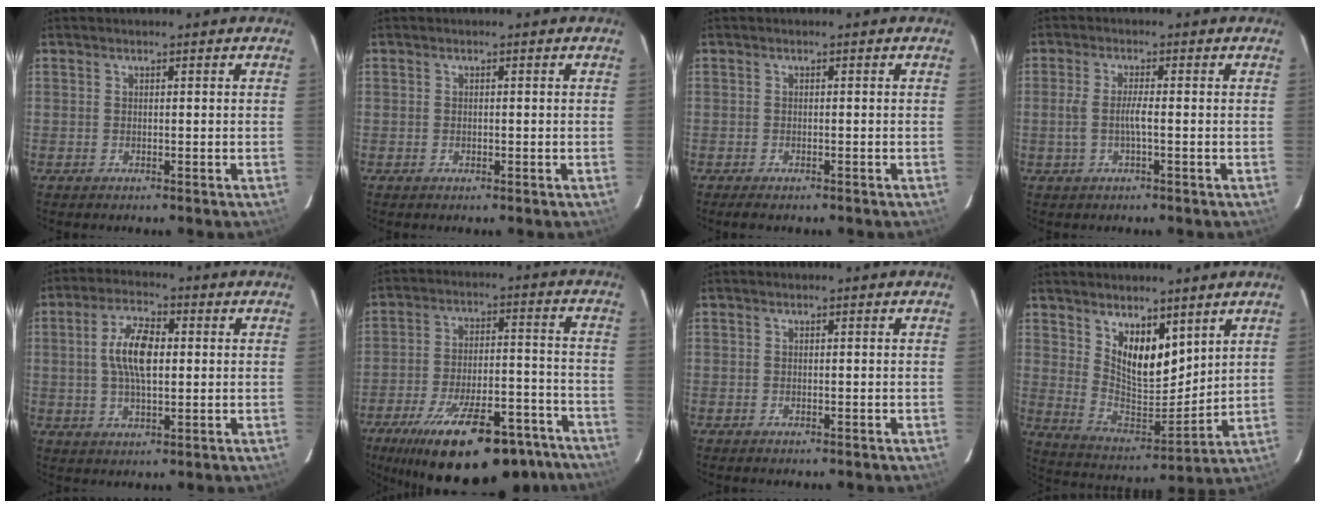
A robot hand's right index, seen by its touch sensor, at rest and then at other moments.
{"total": 0.6, "force": [-0.1, 0.6, 0.1], "torque": [0.001, -0.002, -0.001]}
{"total": 2.5, "force": [-2.1, 0.7, 1.2], "torque": [-0.023, -0.009, -0.036]}
{"total": 3.6, "force": [-0.8, 0.3, 3.5], "torque": [-0.070, 0.002, -0.014]}
{"total": 8.7, "force": [0.9, 3.7, 7.9], "torque": [-0.151, 0.012, 0.016]}
{"total": 26.6, "force": [-20.1, 8.9, 15.0], "torque": [-0.244, -0.013, -0.277]}
{"total": 0.6, "force": [-0.5, 0.2, 0.1], "torque": [0.002, 0.000, -0.010]}
{"total": 11.8, "force": [6.7, 5.7, 7.8], "torque": [-0.130, -0.011, 0.133]}